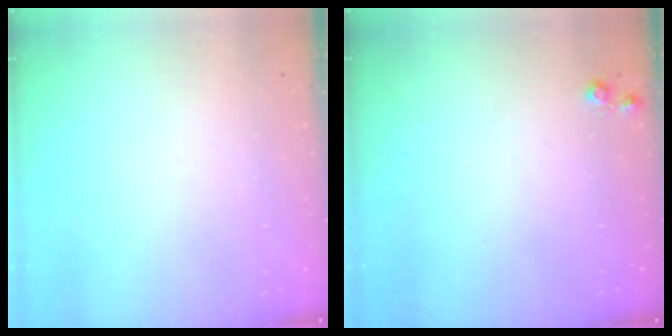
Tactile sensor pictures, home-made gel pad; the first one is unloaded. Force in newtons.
{"total": 4.7, "press": 4.7, "slide": 0.7}